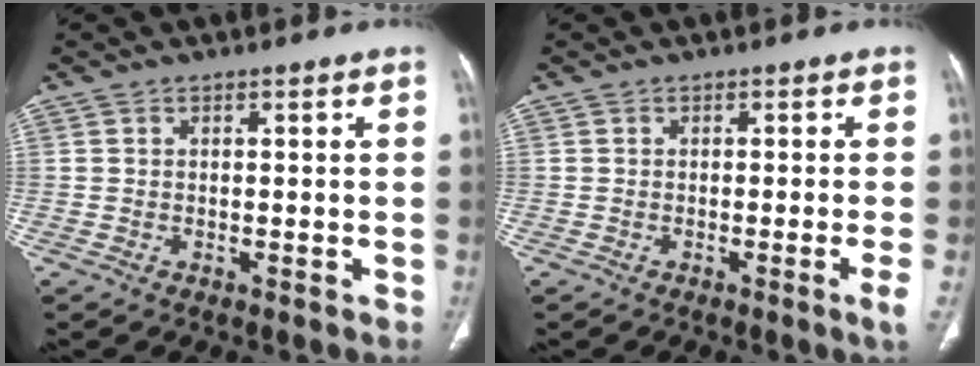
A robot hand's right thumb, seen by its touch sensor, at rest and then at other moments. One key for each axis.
{"total": 2.1, "fx": -0.8, "fy": -0.5, "fz": 1.9, "tx": -0.036, "ty": -0.006, "tz": -0.014}